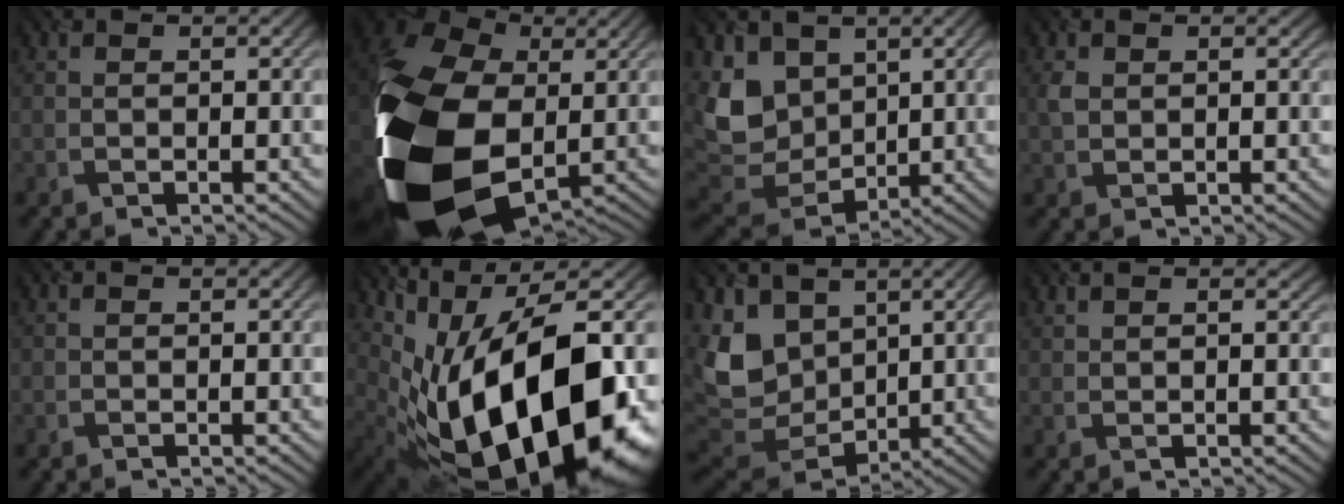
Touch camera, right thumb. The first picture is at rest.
{"total": 20.5, "force": [-3.1, 14.0, 14.7], "torque": [-0.365, -0.038, -0.045]}
{"total": 11.2, "force": [2.8, 8.8, 6.4], "torque": [-0.186, -0.012, 0.060]}
{"total": 2.0, "force": [0.7, 1.4, 1.2], "torque": [-0.033, -0.001, 0.015]}
{"total": 0.0}
{"total": 19.9, "force": [-2.3, 10.6, 16.6], "torque": [-0.289, -0.043, -0.020]}
{"total": 12.5, "force": [3.0, 9.5, 7.5], "torque": [-0.216, -0.010, 0.069]}
{"total": 1.2, "force": [1.0, 0.2, 0.7], "torque": [-0.021, 0.000, 0.022]}